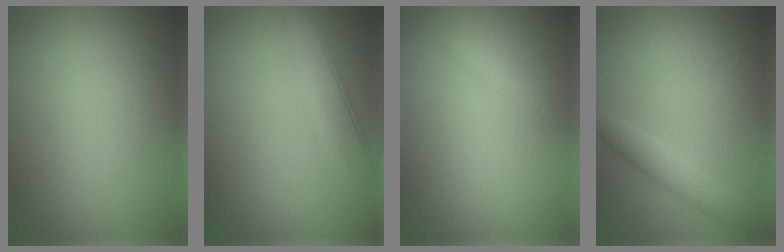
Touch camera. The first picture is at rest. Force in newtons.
{"total": 4.2, "press": 4.2, "slide": 0.3}
{"total": 1.5, "press": 1.5, "slide": 0.0}
{"total": 2.3, "press": 2.3, "slide": 0.1}